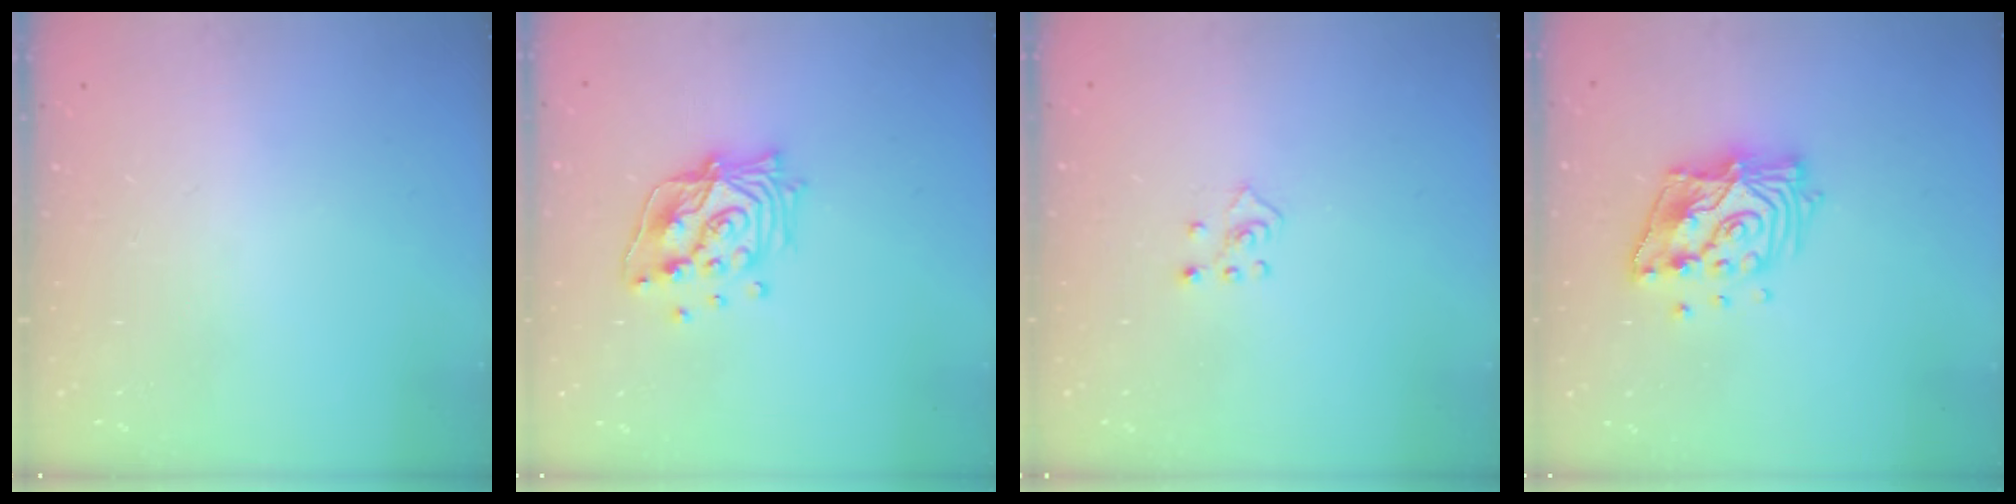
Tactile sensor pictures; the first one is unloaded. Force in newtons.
{"total": 15.0, "press": 14.8, "slide": 1.9}
{"total": 2.3, "press": 2.3, "slide": 0.5}
{"total": 13.9, "press": 13.8, "slide": 1.5}